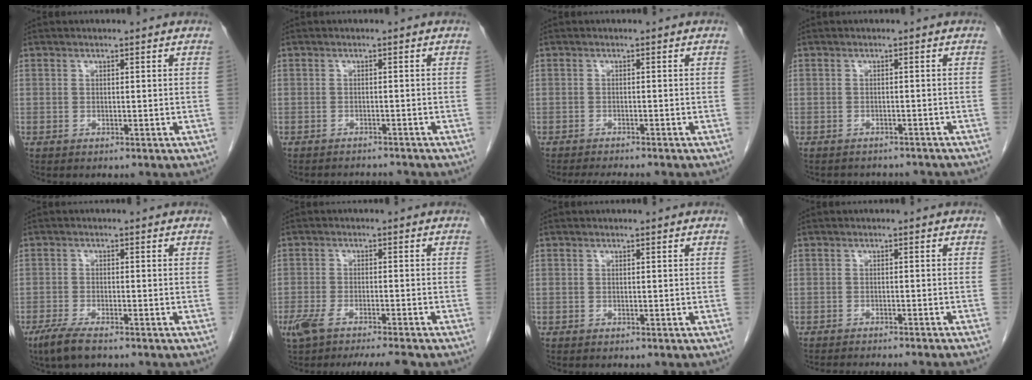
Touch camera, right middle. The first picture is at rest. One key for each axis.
{"total": 3.5, "fx": -3.5, "fy": 0.3, "fz": 0.2, "tx": 0.003, "ty": -0.006, "tz": -0.048}
{"total": 4.5, "fx": -4.1, "fy": 0.2, "fz": 1.8, "tx": -0.021, "ty": -0.011, "tz": -0.060}
{"total": 6.0, "fx": -5.6, "fy": 2.1, "fz": 1.2, "tx": -0.011, "ty": 0.002, "tz": -0.060}
{"total": 4.8, "fx": -3.5, "fy": 0.9, "fz": 3.2, "tx": -0.069, "ty": -0.012, "tz": -0.061}
{"total": 10.2, "fx": -8.4, "fy": 0.8, "fz": 5.6, "tx": -0.089, "ty": -0.008, "tz": -0.130}
{"total": 0.0}
{"total": 9.3, "fx": -8.5, "fy": -0.3, "fz": 3.9, "tx": -0.029, "ty": -0.019, "tz": -0.109}